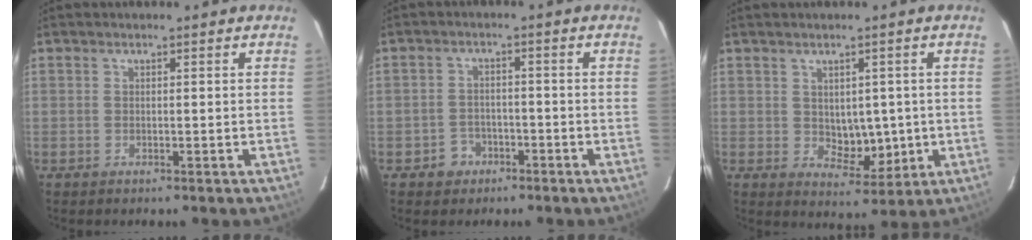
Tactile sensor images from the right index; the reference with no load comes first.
{"total": 3.4, "force": [-1.8, 2.8, 0.6], "torque": [-0.007, 0.011, -0.025]}
{"total": 5.8, "force": [-0.1, 3.6, 4.6], "torque": [-0.058, -0.002, 0.014]}